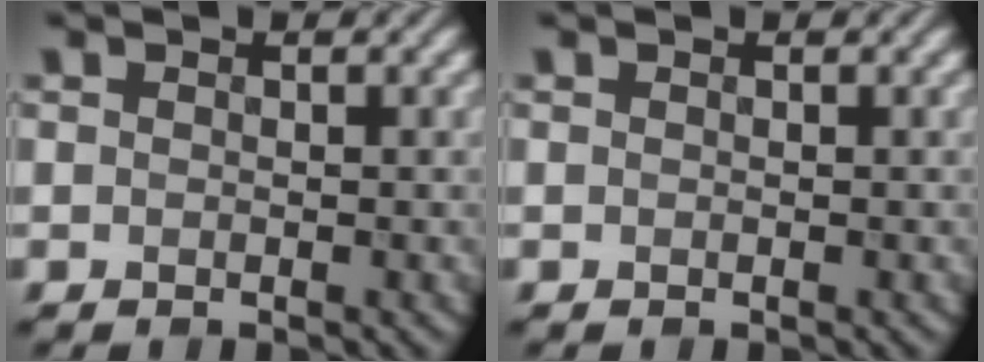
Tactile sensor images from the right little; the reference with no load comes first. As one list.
[{"total": 0.0}]